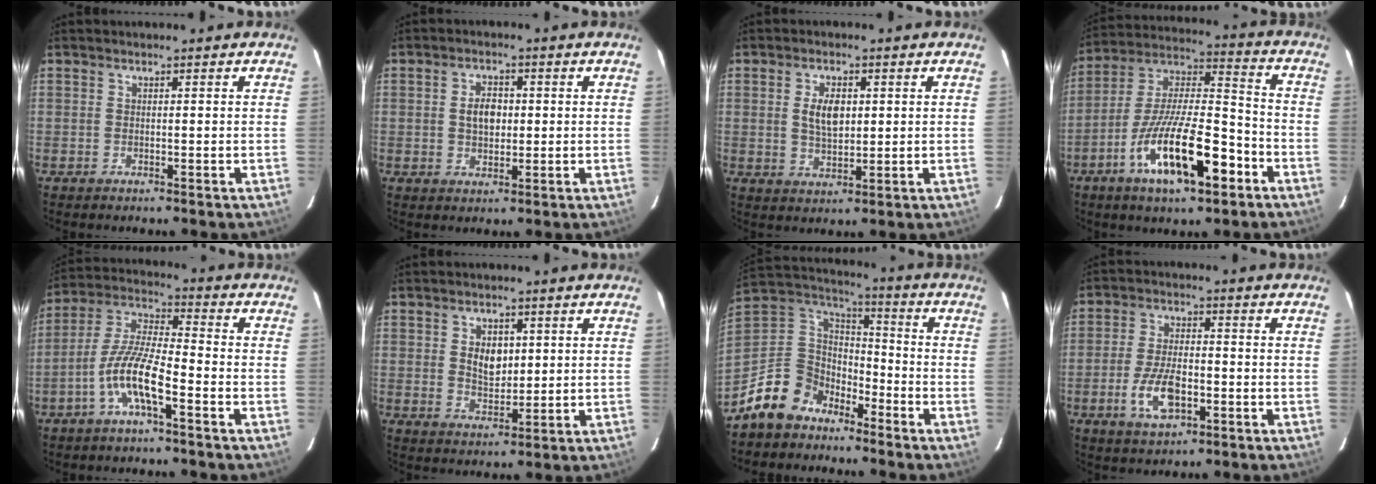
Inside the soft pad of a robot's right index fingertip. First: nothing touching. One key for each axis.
{"total": 4.5, "fx": 0.3, "fy": 3.0, "fz": 3.3, "tx": -0.057, "ty": 0.008, "tz": 0.008}
{"total": 5.6, "fx": 1.0, "fy": 3.0, "fz": 4.6, "tx": -0.083, "ty": 0.003, "tz": 0.023}
{"total": 19.1, "fx": -9.0, "fy": 5.7, "fz": 15.8, "tx": -0.290, "ty": -0.010, "tz": -0.156}
{"total": 10.0, "fx": -4.8, "fy": 1.7, "fz": 8.6, "tx": -0.187, "ty": 0.005, "tz": -0.095}
{"total": 5.3, "fx": 1.2, "fy": 3.5, "fz": 3.8, "tx": -0.062, "ty": 0.001, "tz": 0.025}
{"total": 13.6, "fx": -9.5, "fy": 8.7, "fz": 4.4, "tx": -0.124, "ty": 0.031, "tz": -0.166}
{"total": 8.9, "fx": -3.3, "fy": 4.2, "fz": 7.2, "tx": -0.152, "ty": -0.004, "tz": -0.057}